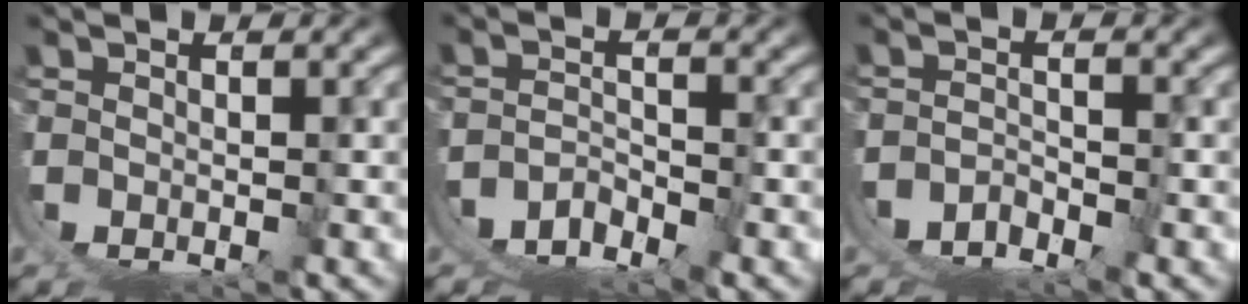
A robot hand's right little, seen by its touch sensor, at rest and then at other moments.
{"total": 7.7, "force": [-1.8, 6.6, 3.5], "torque": [-0.105, -0.038, -0.025]}
{"total": 5.7, "force": [-1.5, 4.9, 2.5], "torque": [-0.080, -0.029, -0.020]}